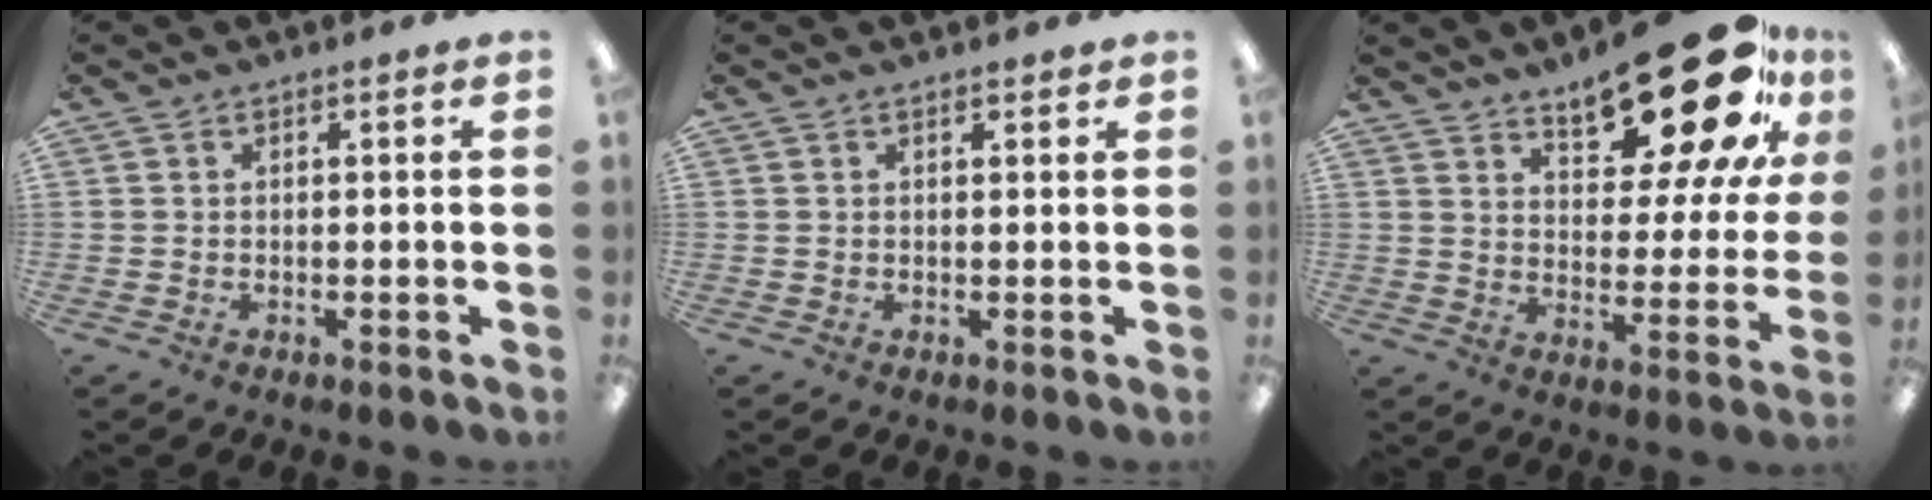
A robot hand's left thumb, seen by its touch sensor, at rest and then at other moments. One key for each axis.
{"total": 0.9, "fx": 0.8, "fy": 0.3, "fz": 0.4, "tx": -0.001, "ty": -0.003, "tz": 0.012}
{"total": 23.1, "fx": 16.0, "fy": 8.4, "fz": 14.4, "tx": -0.191, "ty": -0.104, "tz": 0.260}